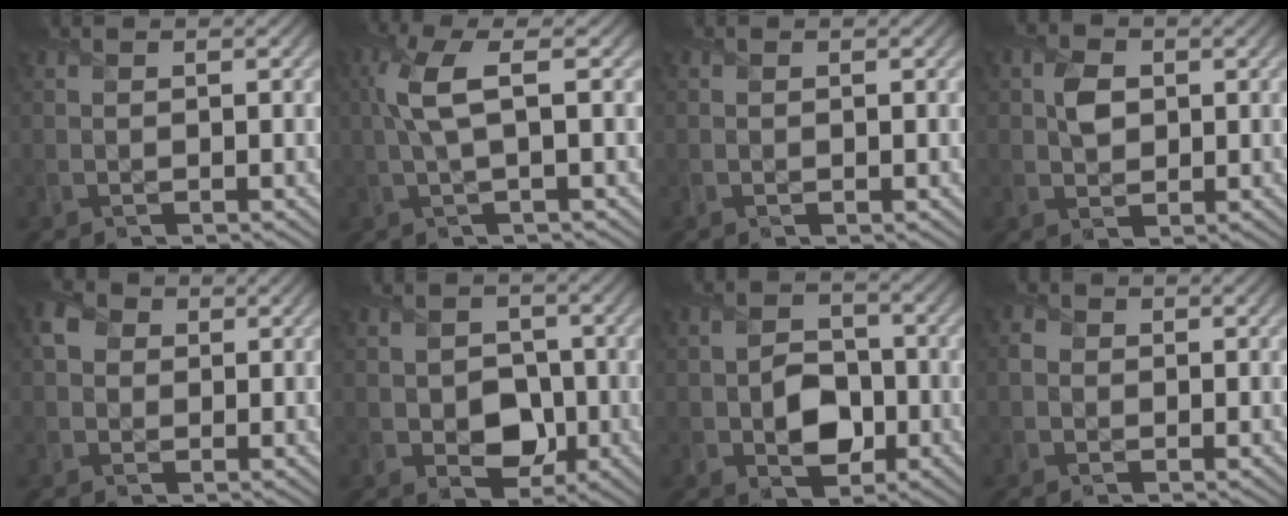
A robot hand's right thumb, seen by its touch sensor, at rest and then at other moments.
{"total": 5.3, "force": [0.8, 1.4, 5.1], "torque": [-0.116, 0.017, 0.008]}
{"total": 0.8, "force": [-0.1, 0.7, 0.4], "torque": [-0.006, -0.006, -0.006]}
{"total": 3.0, "force": [0.6, 2.4, 1.7], "torque": [-0.039, 0.001, 0.006]}
{"total": 3.0, "force": [0.4, 2.8, 1.2], "torque": [-0.024, 0.004, -0.003]}
{"total": 5.5, "force": [-1.2, 4.4, 3.0], "torque": [-0.051, -0.009, -0.029]}
{"total": 6.0, "force": [-1.5, 4.5, 3.6], "torque": [-0.061, -0.007, -0.035]}
{"total": 1.6, "force": [-0.2, 1.6, 0.5], "torque": [-0.007, -0.002, -0.012]}